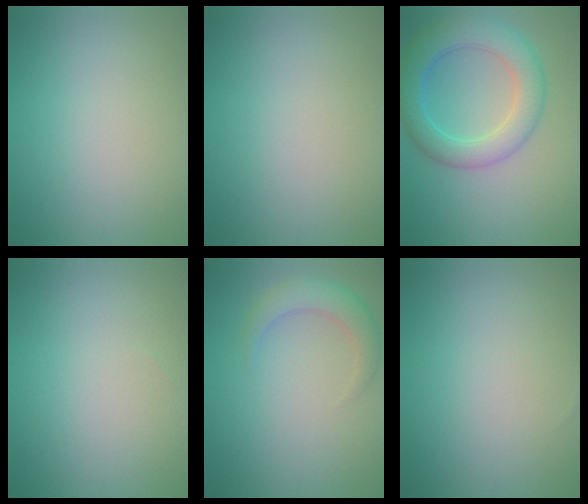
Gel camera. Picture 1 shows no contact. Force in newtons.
{"total": 0.0}
{"total": 6.2, "press": 6.2, "slide": 0.2}
{"total": 0.0}
{"total": 3.0, "press": 3.0, "slide": 0.3}
{"total": 0.0}